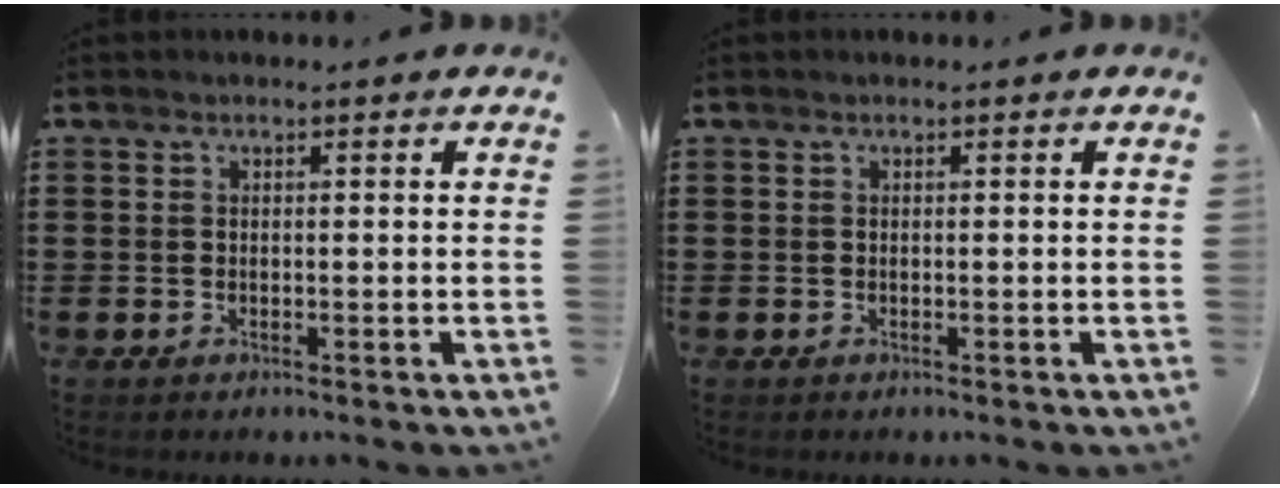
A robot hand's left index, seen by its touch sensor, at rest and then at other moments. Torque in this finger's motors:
{"motor_torque": [0.00, 0.03, -0.02, 0.00]}